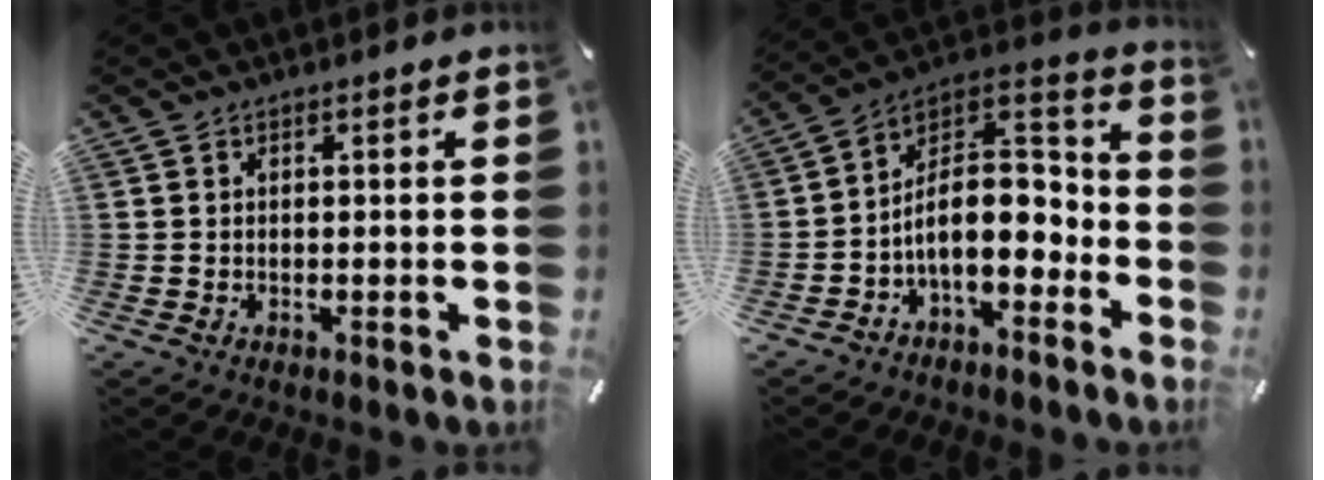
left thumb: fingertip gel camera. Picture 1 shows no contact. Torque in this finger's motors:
{"motor_torque": [0.10, 1.64, 1.55, 0.90, 0.20]}